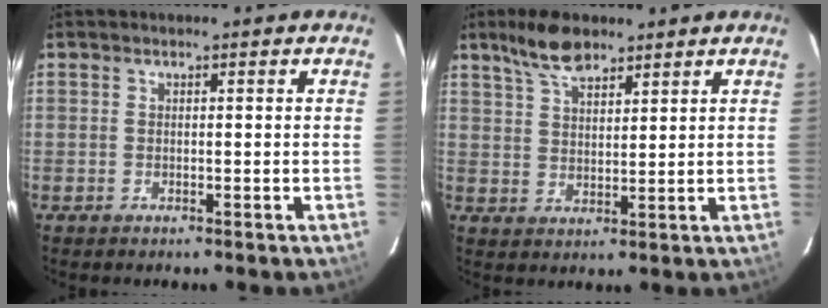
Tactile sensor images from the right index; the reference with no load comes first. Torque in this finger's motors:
{"motor_torque": [0.20, 0.15, 0.09, 0.07]}